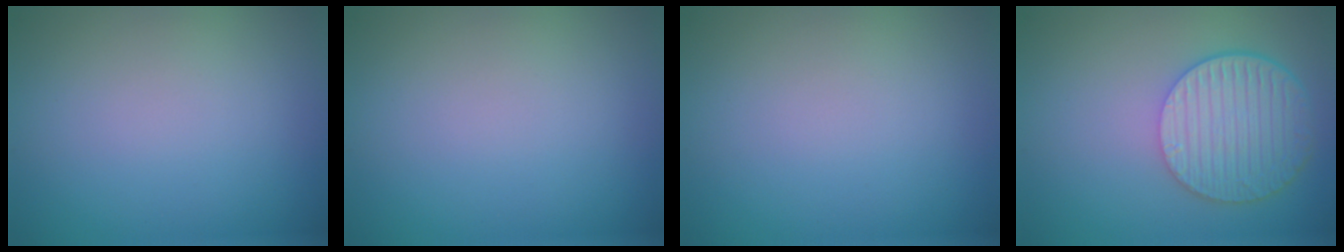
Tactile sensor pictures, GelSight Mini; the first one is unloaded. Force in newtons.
{"total": 0.0}
{"total": 0.0}
{"total": 6.0, "press": 4.4, "slide": 4.0}